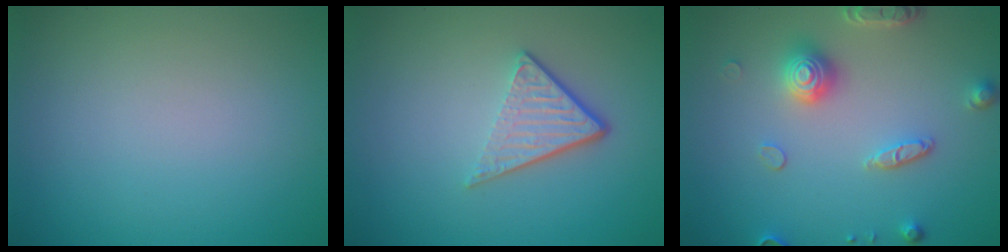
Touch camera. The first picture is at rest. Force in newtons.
{"total": 3.9, "press": 2.6, "slide": 2.9}
{"total": 3.9, "press": 3.4, "slide": 1.9}